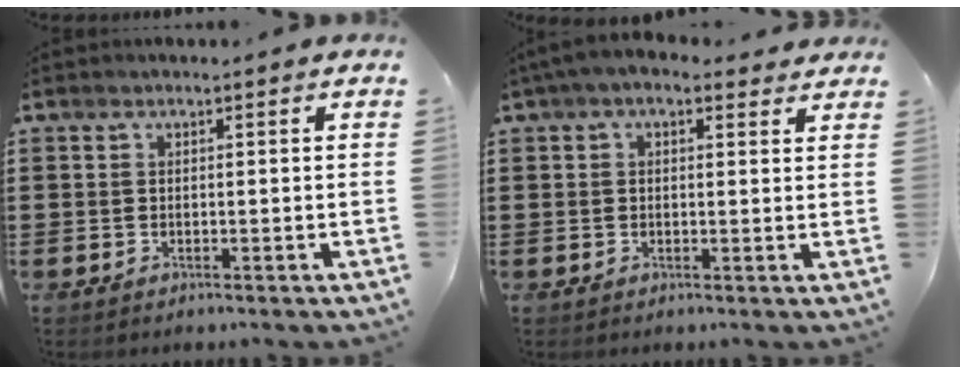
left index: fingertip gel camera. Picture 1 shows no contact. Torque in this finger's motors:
{"motor_torque": [2.14, 0.00, 0.83, 0.18]}